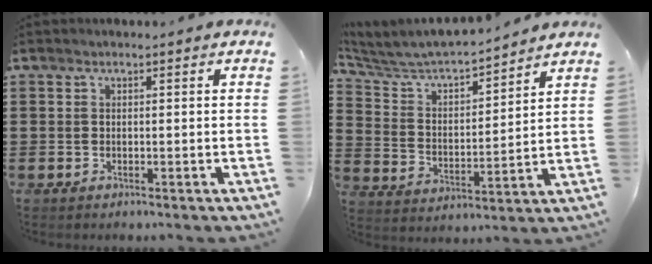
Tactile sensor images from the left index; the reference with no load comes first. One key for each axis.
{"total": 5.4, "fx": 5.1, "fy": 0.9, "fz": 1.5, "tx": -0.056, "ty": -0.040, "tz": 0.080}